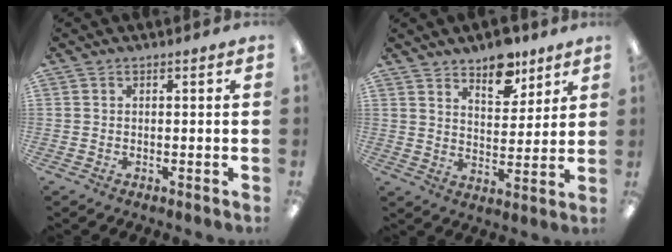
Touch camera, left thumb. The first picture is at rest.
{"total": 9.8, "force": [7.6, 4.6, 4.1], "torque": [-0.040, -0.048, 0.130]}